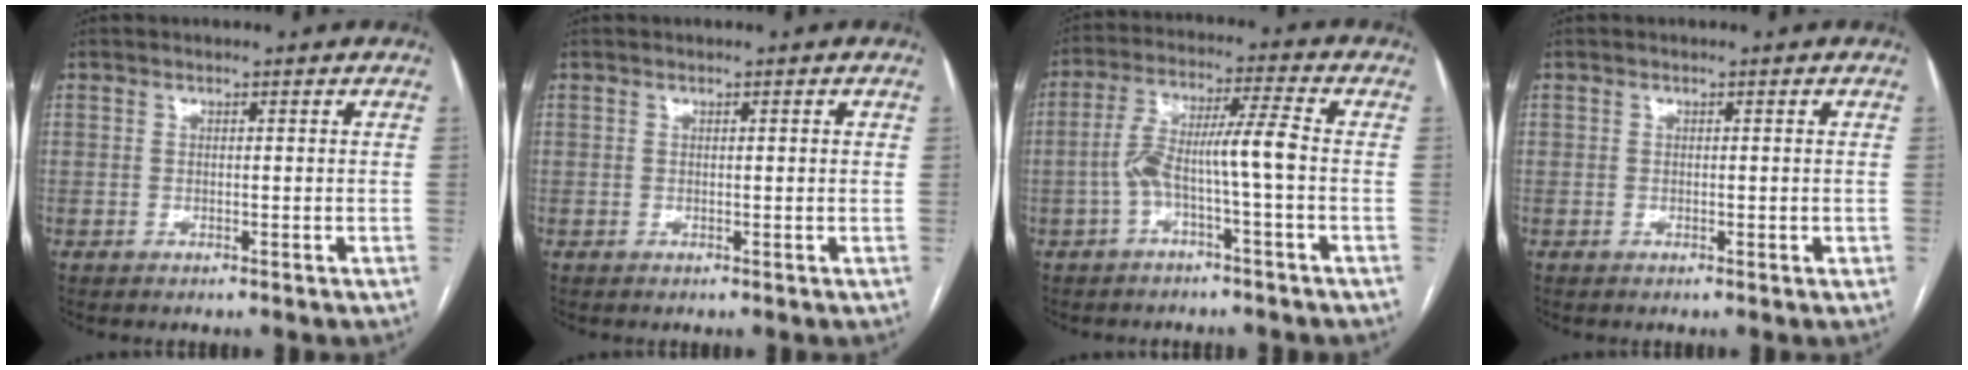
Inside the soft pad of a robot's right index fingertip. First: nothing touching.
{"total": 0.6, "force": [0.2, 0.1, 0.5], "torque": [-0.009, 0.001, 0.001]}
{"total": 8.1, "force": [-2.0, 0.0, 7.9], "torque": [-0.151, 0.032, -0.036]}
{"total": 0.7, "force": [-0.1, 0.3, 0.7], "torque": [-0.008, 0.001, 0.000]}